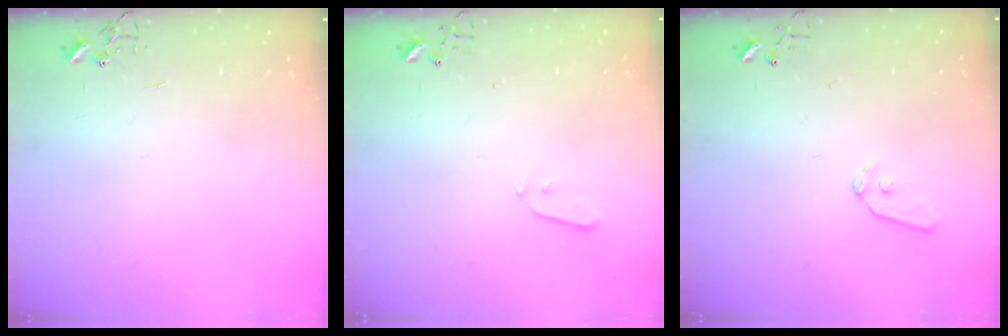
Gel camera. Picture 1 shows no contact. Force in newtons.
{"total": 2.9, "press": 2.8, "slide": 0.8}
{"total": 6.0, "press": 5.9, "slide": 0.8}